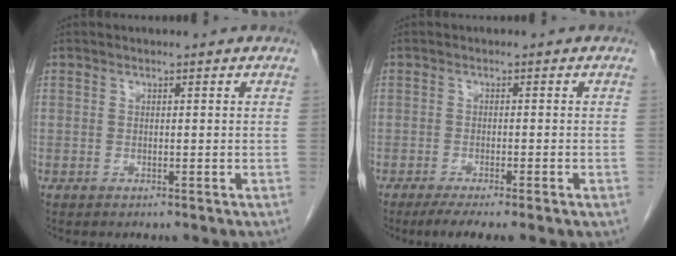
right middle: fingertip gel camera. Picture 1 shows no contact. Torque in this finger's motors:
{"motor_torque": [1.01, -0.92, 0.09, 0.06]}